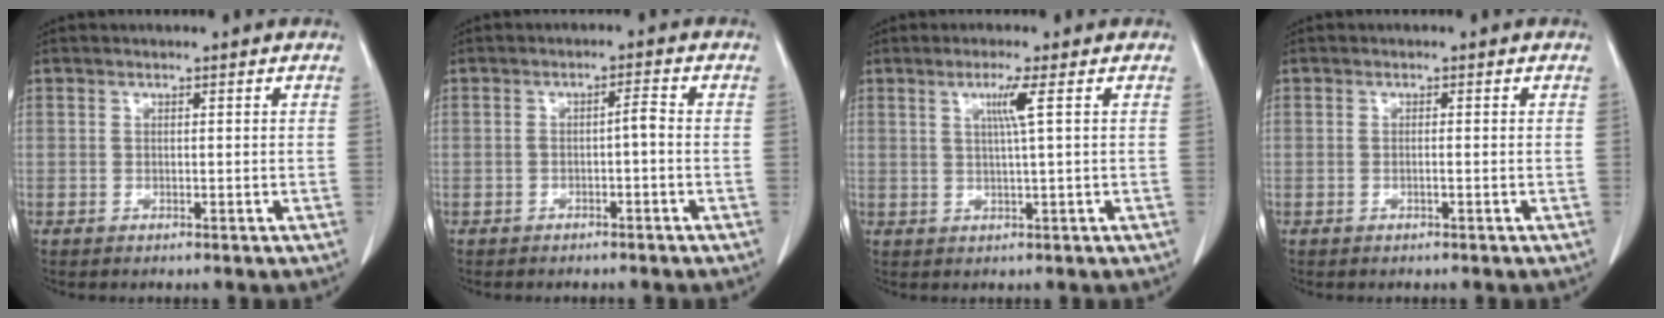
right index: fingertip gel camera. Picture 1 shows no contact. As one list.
[{"total": 1.9, "force": [-0.6, 0.2, 1.8], "torque": [-0.026, 0.004, -0.012]}, {"total": 3.3, "force": [1.1, -0.9, 3.0], "torque": [-0.059, -0.002, 0.020]}, {"total": 0.5, "force": [-0.2, -0.1, 0.5], "torque": [-0.007, 0.002, -0.004]}]